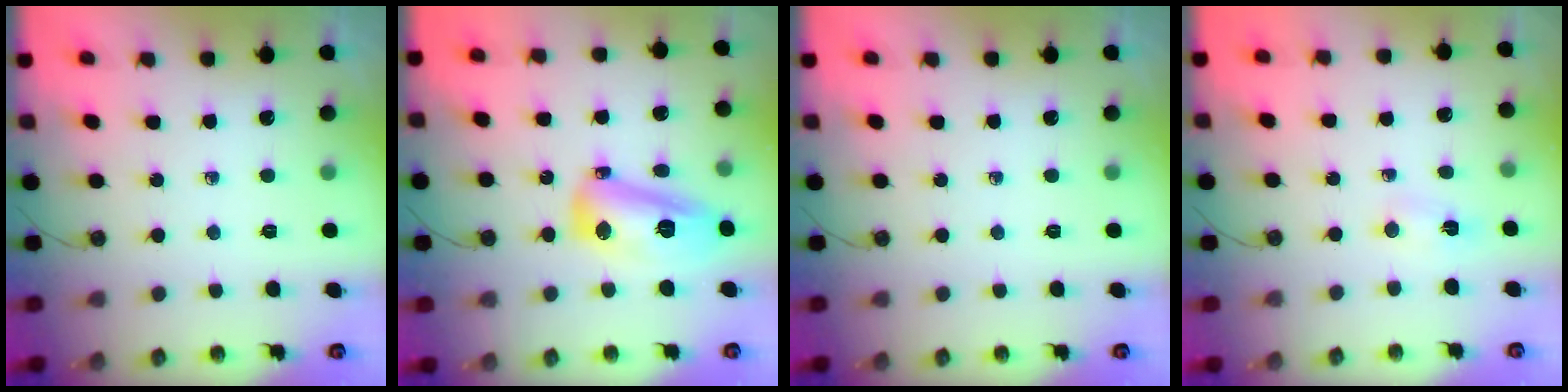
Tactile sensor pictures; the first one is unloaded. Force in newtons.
{"total": 14.1, "press": 14.1, "slide": 1.0}
{"total": 0.0}
{"total": 2.1, "press": 1.8, "slide": 1.0}